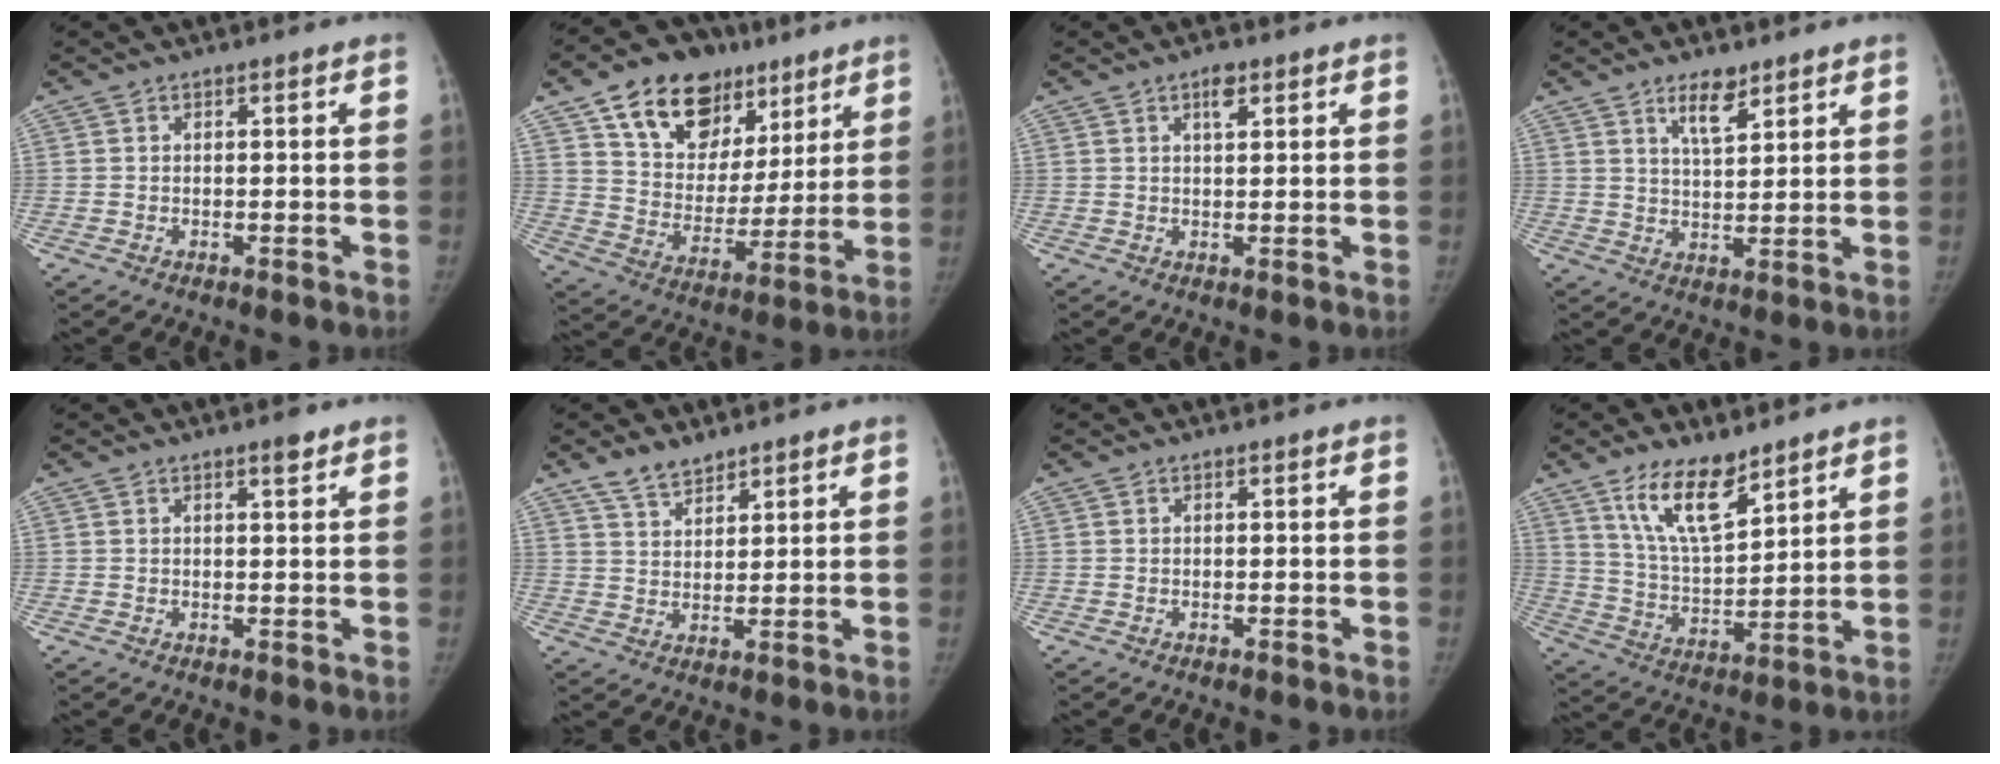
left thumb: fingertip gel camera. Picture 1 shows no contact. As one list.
[{"total": 20.6, "force": [11.7, 13.6, 10.0], "torque": [-0.113, -0.031, 0.197]}, {"total": 2.7, "force": [1.5, 1.2, 1.9], "torque": [-0.022, -0.004, 0.023]}, {"total": 5.5, "force": [3.7, 2.0, 3.5], "torque": [-0.043, -0.029, 0.066]}, {"total": 1.9, "force": [1.4, 0.5, 1.3], "torque": [-0.016, -0.008, 0.020]}, {"total": 5.2, "force": [4.2, 2.3, 2.0], "torque": [-0.022, -0.024, 0.085]}, {"total": 0.0}, {"total": 12.0, "force": [8.2, 4.4, 7.6], "torque": [-0.113, -0.056, 0.162]}]